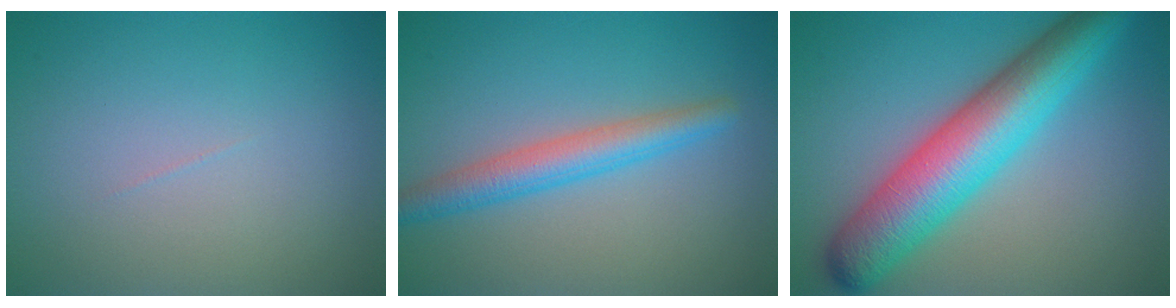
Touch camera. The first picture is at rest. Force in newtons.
{"total": 3.7, "press": 3.7, "slide": 0.1}
{"total": 9.6, "press": 9.6, "slide": 0.1}